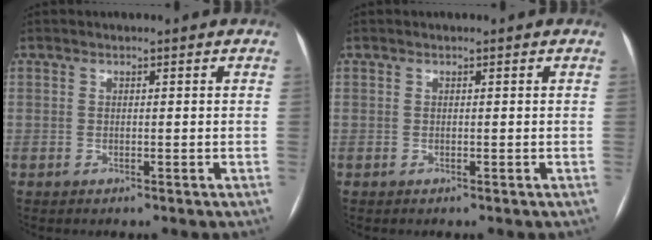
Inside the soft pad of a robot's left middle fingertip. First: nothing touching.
{"total": 0.0}